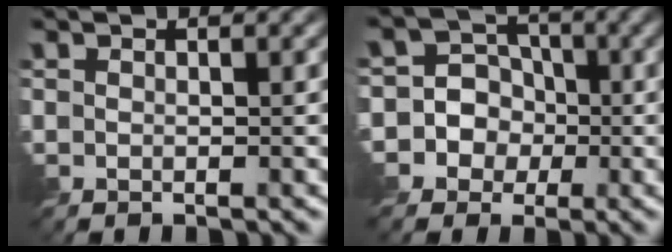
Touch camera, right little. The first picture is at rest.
{"total": 6.4, "force": [-1.7, 6.1, 1.1], "torque": [-0.004, 0.027, -0.062]}